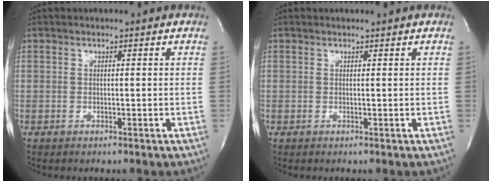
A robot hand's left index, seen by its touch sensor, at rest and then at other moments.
{"total": 0.6, "force": [0.6, -0.1, 0.1], "torque": [-0.005, 0.005, 0.011]}